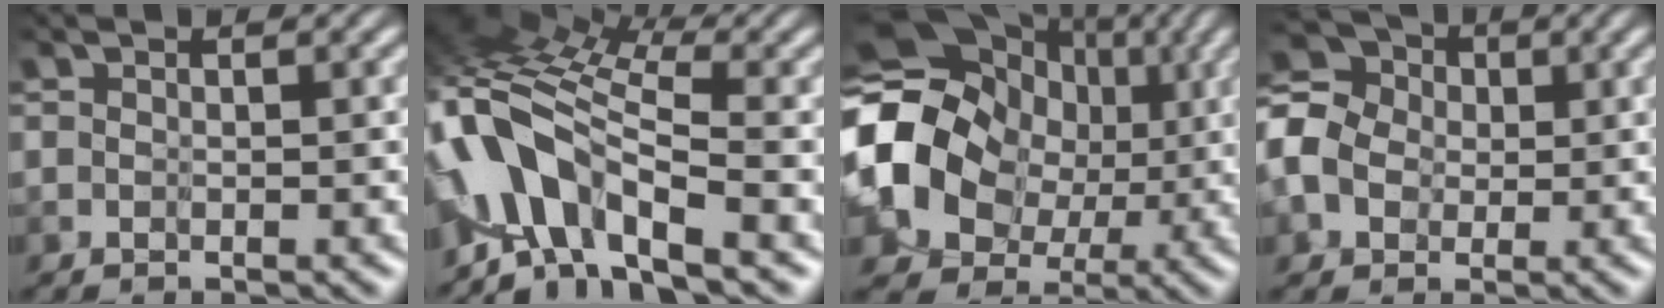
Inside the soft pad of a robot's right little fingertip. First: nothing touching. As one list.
[{"total": 7.5, "force": [-3.9, 1.8, 6.1], "torque": [-0.120, 0.014, -0.083]}, {"total": 11.1, "force": [0.5, 9.0, 6.4], "torque": [-0.153, -0.011, 0.007]}, {"total": 4.9, "force": [-0.8, 4.4, 2.2], "torque": [-0.089, -0.002, -0.030]}]